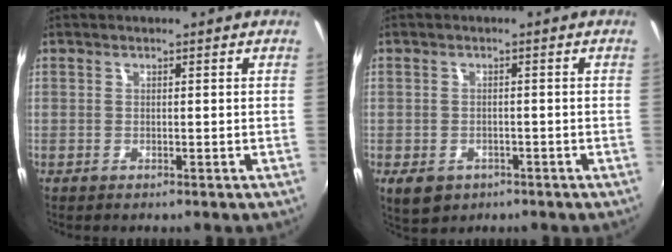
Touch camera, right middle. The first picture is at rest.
{"total": 5.1, "force": [-2.6, 3.6, 2.5], "torque": [-0.054, -0.013, -0.036]}